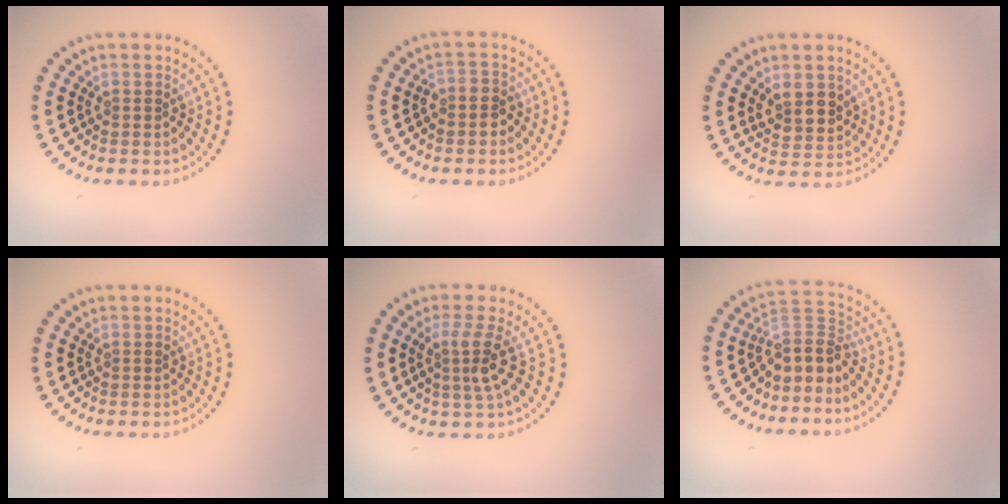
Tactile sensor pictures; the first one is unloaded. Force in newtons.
{"total": 1.9, "press": 1.7, "slide": 0.8}
{"total": 2.8, "press": 2.6, "slide": 1.1}
{"total": 0.0}
{"total": 2.8, "press": 2.1, "slide": 1.9}
{"total": 3.5, "press": 2.7, "slide": 2.3}